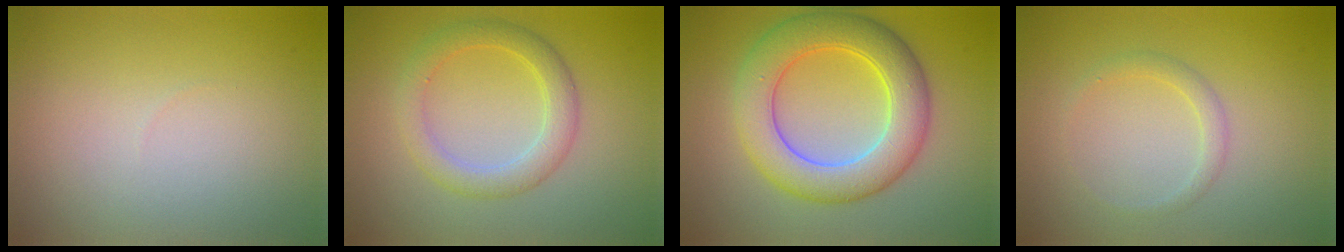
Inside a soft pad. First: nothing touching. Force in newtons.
{"total": 3.2, "press": 3.2, "slide": 0.2}
{"total": 7.4, "press": 7.4, "slide": 0.3}
{"total": 1.3, "press": 1.3, "slide": 0.0}